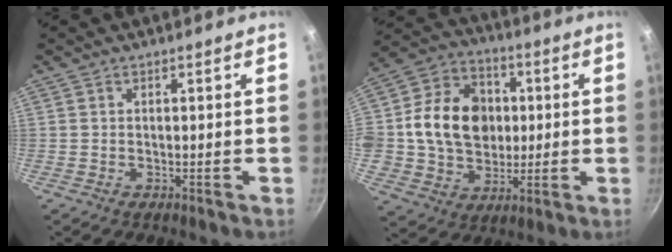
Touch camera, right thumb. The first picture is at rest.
{"total": 17.8, "force": [1.4, 14.6, 10.0], "torque": [-0.146, 0.017, 0.019]}